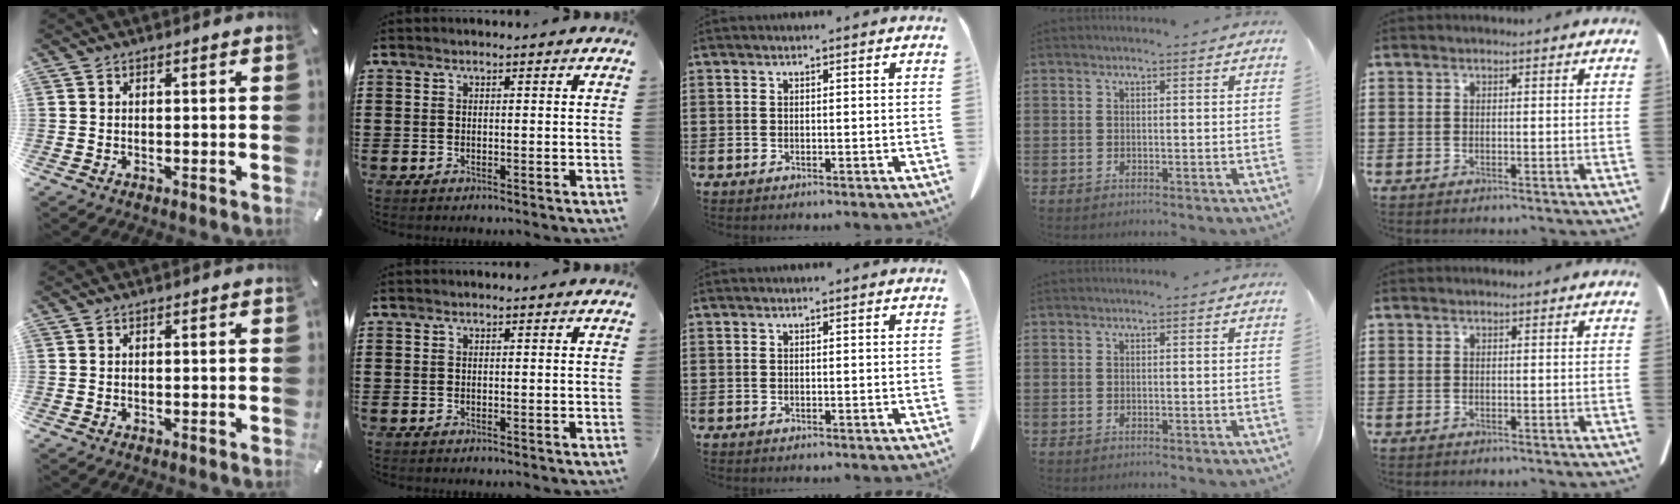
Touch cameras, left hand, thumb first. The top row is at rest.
{}